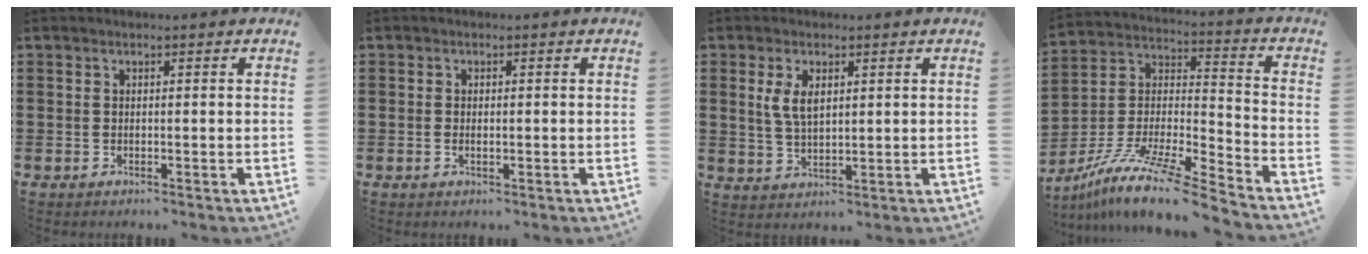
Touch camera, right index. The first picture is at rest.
{"total": 0.9, "force": [-0.2, 0.3, 0.9], "torque": [-0.018, -0.001, -0.004]}
{"total": 4.4, "force": [1.4, 2.1, 3.6], "torque": [-0.077, 0.007, 0.024]}
{"total": 12.4, "force": [-10.2, 0.7, 7.0], "torque": [-0.136, 0.009, -0.200]}